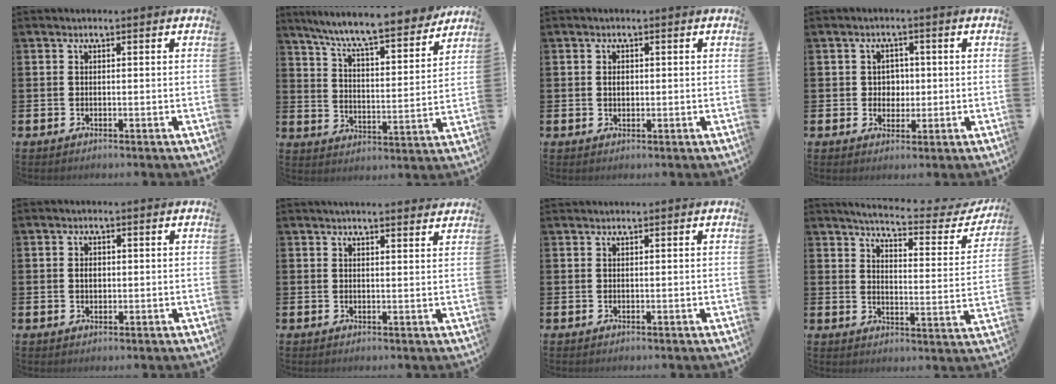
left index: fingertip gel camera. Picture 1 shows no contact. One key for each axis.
{"total": 9.5, "fx": 8.8, "fy": 0.5, "fz": 3.4, "tx": -0.098, "ty": -0.061, "tz": 0.151}
{"total": 1.1, "fx": 0.2, "fy": 0.8, "fz": 0.7, "tx": -0.007, "ty": 0.004, "tz": 0.001}
{"total": 2.8, "fx": 0.6, "fy": 2.6, "fz": 1.0, "tx": -0.012, "ty": 0.004, "tz": 0.003}
{"total": 1.6, "fx": 0.2, "fy": 1.2, "fz": 1.0, "tx": -0.006, "ty": 0.003, "tz": -0.001}
{"total": 2.8, "fx": 2.8, "fy": 0.0, "fz": 0.3, "tx": -0.004, "ty": -0.014, "tz": 0.049}
{"total": 0.0}
{"total": 5.4, "fx": 5.0, "fy": 0.4, "fz": 2.0, "tx": -0.051, "ty": -0.039, "tz": 0.079}